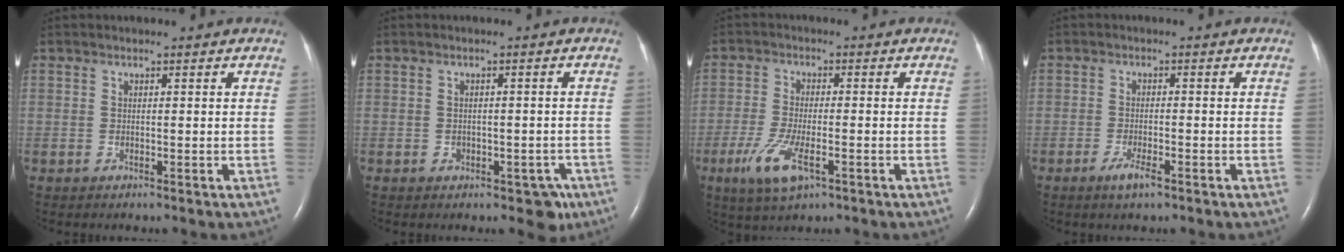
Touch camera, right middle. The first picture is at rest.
{"total": 3.7, "force": [-1.9, 2.5, 2.0], "torque": [-0.009, 0.009, -0.017]}
{"total": 7.2, "force": [-3.3, 1.9, 6.1], "torque": [-0.133, -0.018, -0.056]}
{"total": 2.8, "force": [-1.8, 0.5, 2.1], "torque": [-0.043, -0.003, -0.034]}